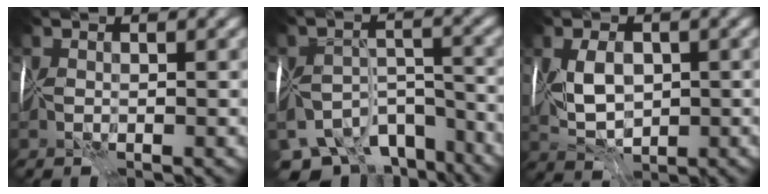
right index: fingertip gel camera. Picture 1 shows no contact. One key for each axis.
{"total": 10.0, "fx": -9.0, "fy": 3.6, "fz": 2.4, "tx": -0.009, "ty": -0.013, "tz": -0.124}
{"total": 4.1, "fx": -0.3, "fy": 2.3, "fz": 3.4, "tx": -0.062, "ty": -0.004, "tz": -0.007}